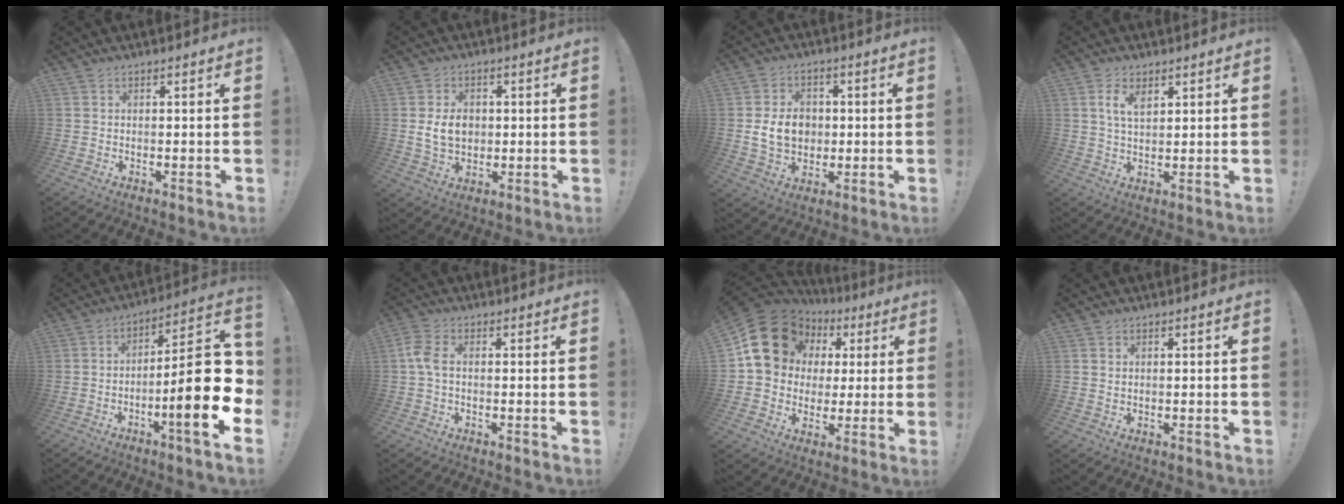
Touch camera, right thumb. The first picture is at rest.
{"total": 8.4, "force": [0.5, 6.5, 5.3], "torque": [-0.085, 0.004, 0.011]}
{"total": 11.0, "force": [0.2, 8.9, 6.5], "torque": [-0.108, 0.002, 0.009]}
{"total": 5.5, "force": [2.8, 2.6, 3.9], "torque": [-0.060, -0.013, 0.048]}
{"total": 21.4, "force": [-4.6, 4.7, 20.3], "torque": [-0.300, 0.022, -0.072]}
{"total": 4.8, "force": [0.0, 2.6, 4.1], "torque": [-0.093, 0.009, 0.002]}
{"total": 19.7, "force": [7.1, 15.7, 9.6], "torque": [-0.132, -0.016, 0.152]}
{"total": 1.1, "force": [0.8, 0.7, 0.0], "torque": [-0.002, 0.003, 0.016]}